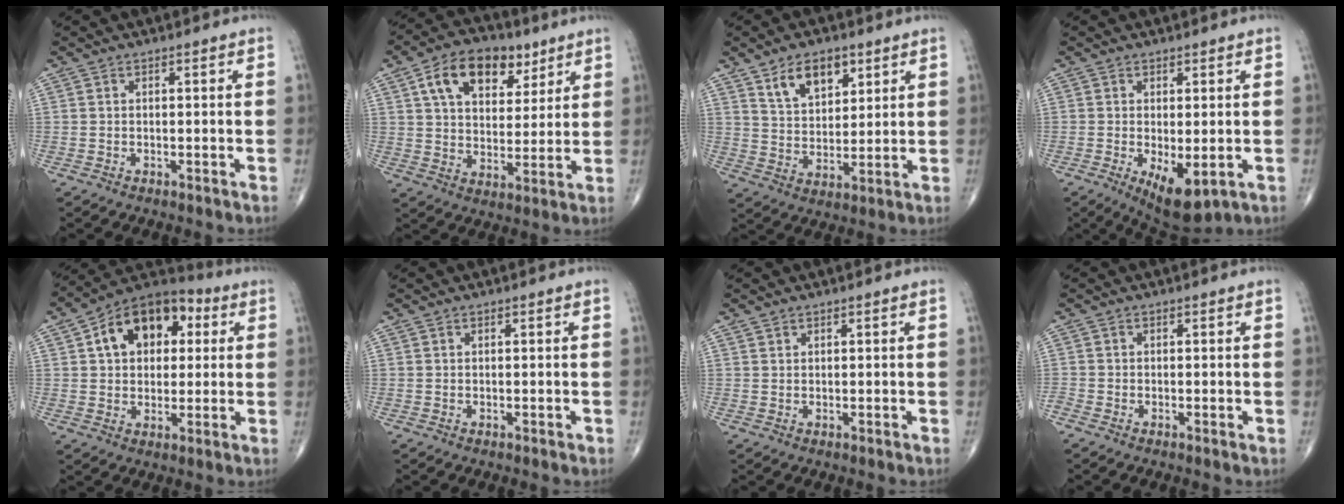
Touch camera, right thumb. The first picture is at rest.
{"total": 15.1, "force": [7.4, 9.2, 9.5], "torque": [-0.121, -0.017, 0.125]}
{"total": 9.7, "force": [5.4, 5.5, 5.8], "torque": [-0.074, -0.031, 0.101]}
{"total": 7.9, "force": [-2.1, 3.4, 6.8], "torque": [-0.105, -0.019, -0.019]}
{"total": 15.7, "force": [4.3, 10.6, 10.8], "torque": [-0.127, 0.017, 0.060]}
{"total": 0.0}
{"total": 0.7, "force": [0.6, 0.4, 0.0], "torque": [0.006, -0.004, 0.008]}
{"total": 1.2, "force": [-0.6, 0.6, 1.0], "torque": [-0.024, -0.006, -0.017]}